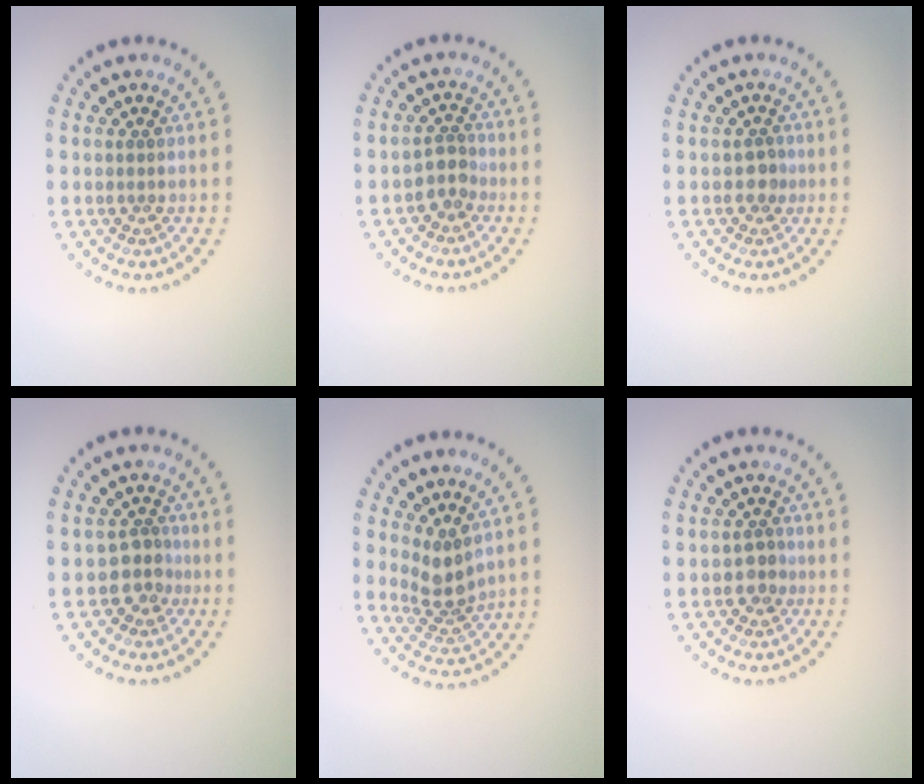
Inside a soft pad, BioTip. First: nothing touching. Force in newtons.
{"total": 1.8, "press": 1.4, "slide": 1.2}
{"total": 1.3, "press": 1.2, "slide": 0.4}
{"total": 2.1, "press": 1.6, "slide": 1.4}
{"total": 2.9, "press": 2.2, "slide": 1.8}
{"total": 1.5, "press": 1.3, "slide": 0.6}